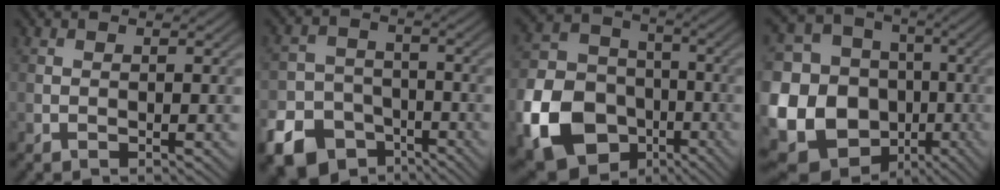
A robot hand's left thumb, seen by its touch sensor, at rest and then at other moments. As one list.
[{"total": 12.7, "force": [-8.0, 9.1, 3.8], "torque": [-0.097, -0.051, -0.140]}, {"total": 15.9, "force": [-6.2, 12.2, 8.0], "torque": [-0.207, -0.047, -0.121]}, {"total": 23.3, "force": [-6.7, 20.1, 9.7], "torque": [-0.253, -0.012, -0.133]}]